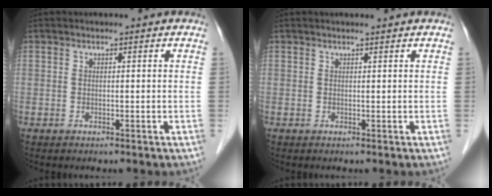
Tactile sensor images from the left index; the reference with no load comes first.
{"total": 1.0, "force": [1.0, -0.1, 0.3], "torque": [-0.006, 0.006, 0.017]}